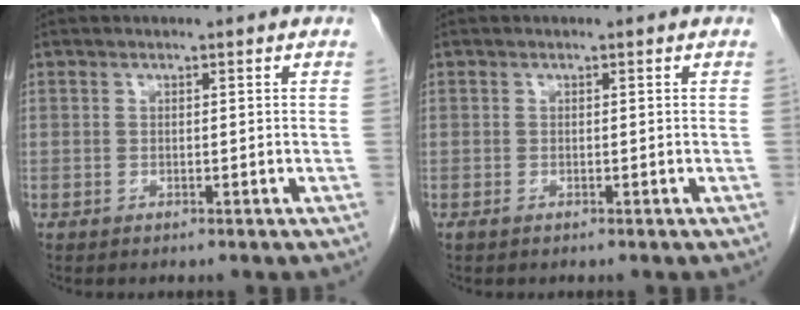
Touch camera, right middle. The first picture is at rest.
{"total": 0.0}